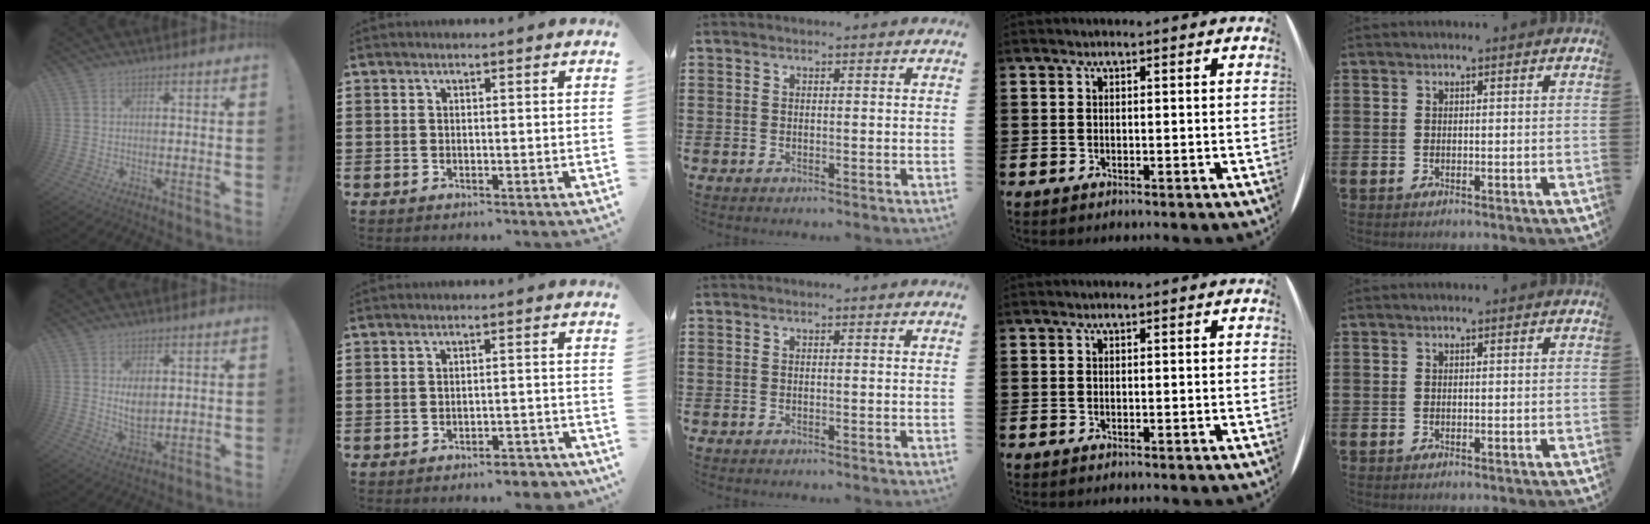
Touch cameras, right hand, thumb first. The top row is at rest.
{"thumb": {"total": 5.5, "force": [1.6, 3.2, 4.2], "torque": [-0.060, -0.015, 0.025]}, "index": {"total": 2.8, "force": [-2.7, 0.3, 0.8], "torque": [-0.016, 0.003, -0.054]}}